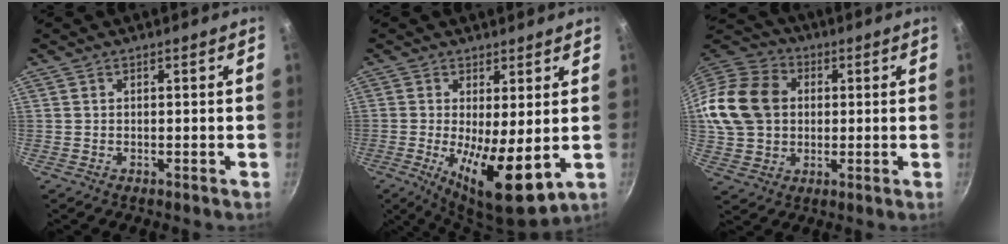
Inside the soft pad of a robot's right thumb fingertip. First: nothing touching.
{"total": 11.7, "force": [-0.8, 3.6, 11.1], "torque": [-0.179, -0.020, -0.005]}
{"total": 16.8, "force": [1.9, 13.7, 9.6], "torque": [-0.166, 0.023, 0.027]}